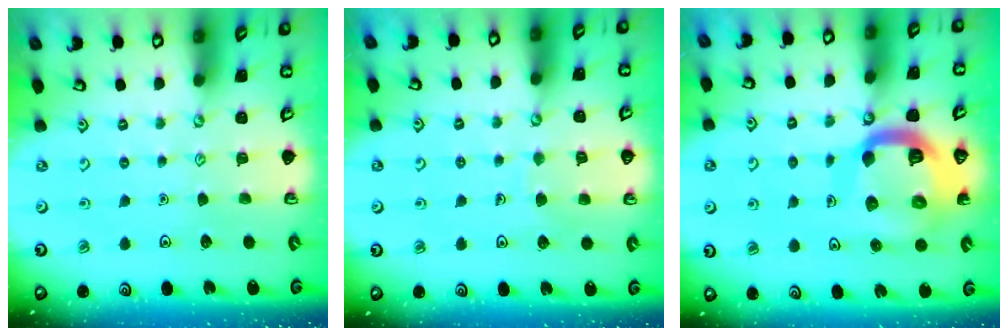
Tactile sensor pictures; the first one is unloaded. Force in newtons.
{"total": 5.5, "press": 5.5, "slide": 0.5}
{"total": 16.5, "press": 16.3, "slide": 2.1}